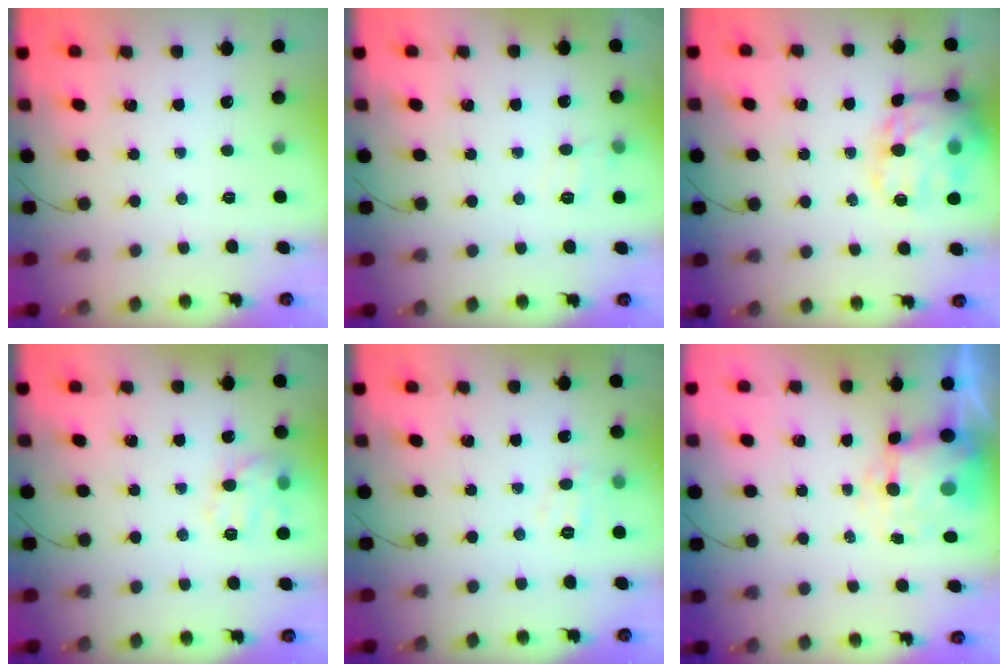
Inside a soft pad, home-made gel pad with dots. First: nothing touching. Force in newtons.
{"total": 4.5, "press": 4.2, "slide": 1.7}
{"total": 21.0, "press": 20.8, "slide": 2.8}
{"total": 11.0, "press": 11.0, "slide": 0.4}
{"total": 5.8, "press": 5.6, "slide": 1.2}
{"total": 8.9, "press": 8.7, "slide": 1.6}